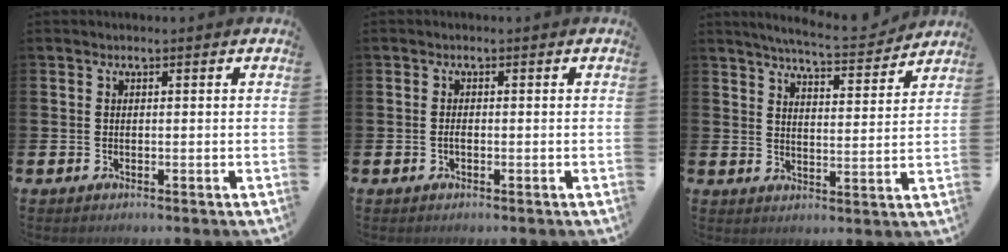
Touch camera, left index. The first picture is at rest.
{"total": 0.8, "force": [-0.3, 0.4, 0.7], "torque": [-0.019, 0.002, -0.005]}
{"total": 6.3, "force": [6.1, 0.1, 1.6], "torque": [-0.041, -0.041, 0.104]}